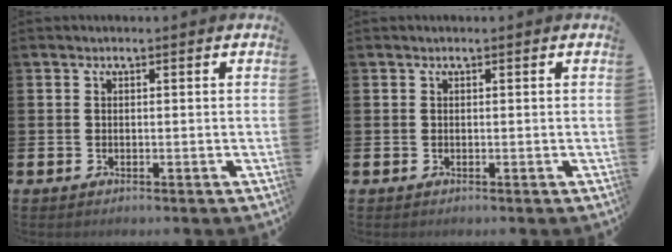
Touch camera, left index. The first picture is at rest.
{"total": 0.0}